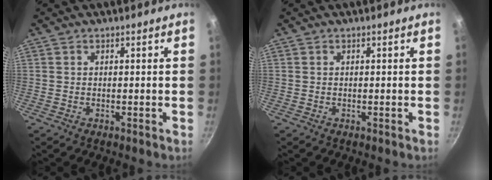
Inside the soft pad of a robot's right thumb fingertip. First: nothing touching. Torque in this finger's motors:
{"motor_torque": [-0.05, -0.03, 0.01, 0.00, 0.00]}